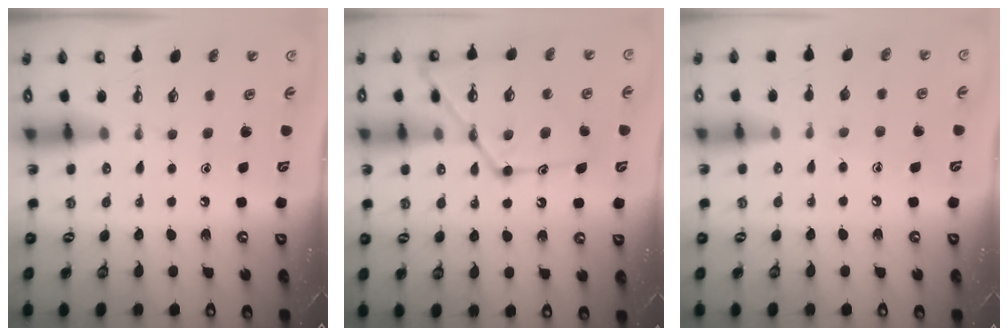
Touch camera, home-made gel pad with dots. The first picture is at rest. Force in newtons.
{"total": 19.1, "press": 19.0, "slide": 1.6}
{"total": 6.1, "press": 6.1, "slide": 0.3}